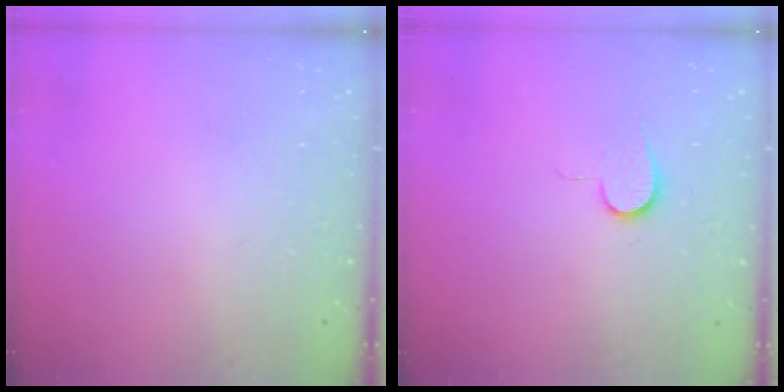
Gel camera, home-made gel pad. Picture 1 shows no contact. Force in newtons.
{"total": 6.3, "press": 6.2, "slide": 0.8}